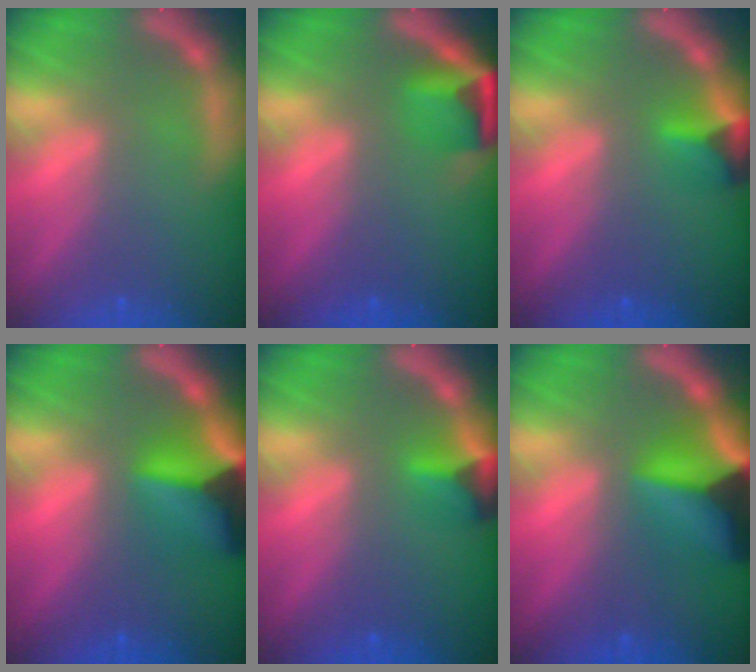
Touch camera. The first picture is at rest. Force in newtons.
{"total": 3.9}
{"total": 2.9}
{"total": 8.4}
{"total": 2.9}
{"total": 9.9}